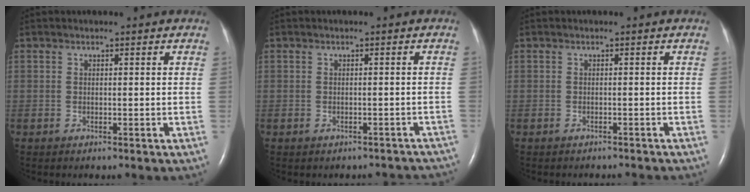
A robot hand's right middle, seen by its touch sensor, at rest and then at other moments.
{"total": 5.4, "force": [-4.8, 2.2, 1.1], "torque": [-0.004, 0.012, -0.043]}
{"total": 3.0, "force": [-2.8, 0.7, 0.8], "torque": [-0.009, -0.003, -0.032]}